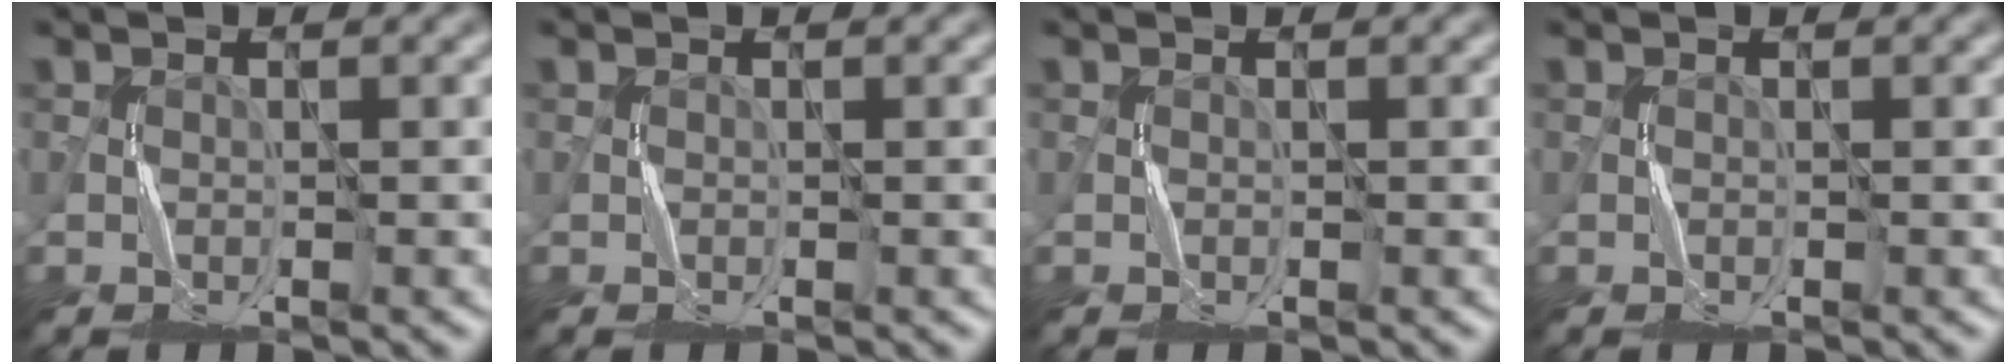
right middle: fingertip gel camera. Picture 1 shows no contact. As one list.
[{"total": 0.0}, {"total": 0.0}, {"total": 0.0}]